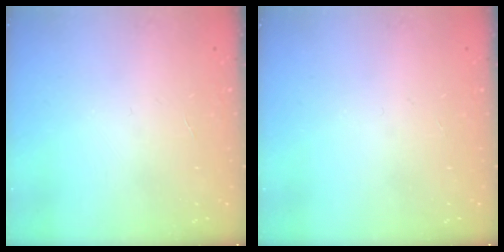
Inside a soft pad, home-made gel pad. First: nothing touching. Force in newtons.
{"total": 0.0}